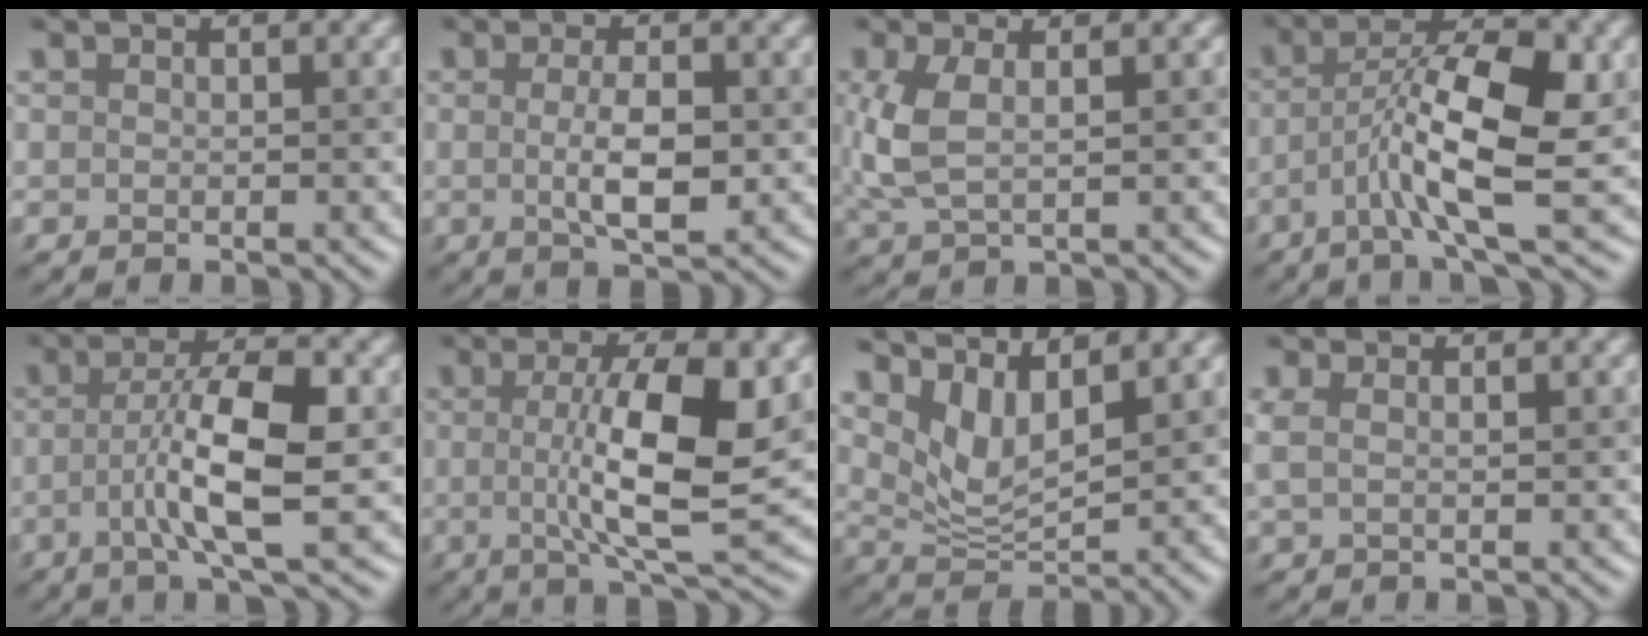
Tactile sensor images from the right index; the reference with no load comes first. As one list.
[{"total": 3.9, "force": [-0.1, 1.1, 3.7], "torque": [-0.073, -0.003, -0.001]}, {"total": 4.2, "force": [0.6, 2.0, 3.7], "torque": [-0.102, 0.002, 0.014]}, {"total": 8.4, "force": [-1.9, 1.9, 8.0], "torque": [-0.141, 0.013, -0.041]}, {"total": 7.2, "force": [-1.0, 1.3, 7.0], "torque": [-0.123, 0.010, -0.022]}, {"total": 9.6, "force": [0.4, 2.4, 9.3], "torque": [-0.146, -0.007, 0.011]}, {"total": 5.2, "force": [3.0, 1.8, 3.8], "torque": [-0.083, -0.014, 0.066]}, {"total": 1.4, "force": [0.5, 0.4, 1.2], "torque": [-0.029, 0.005, 0.010]}]